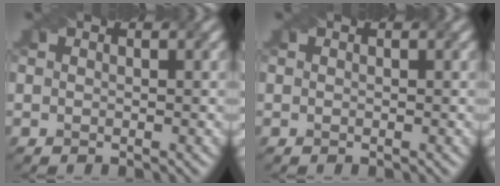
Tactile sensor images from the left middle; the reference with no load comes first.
{"total": 0.0}